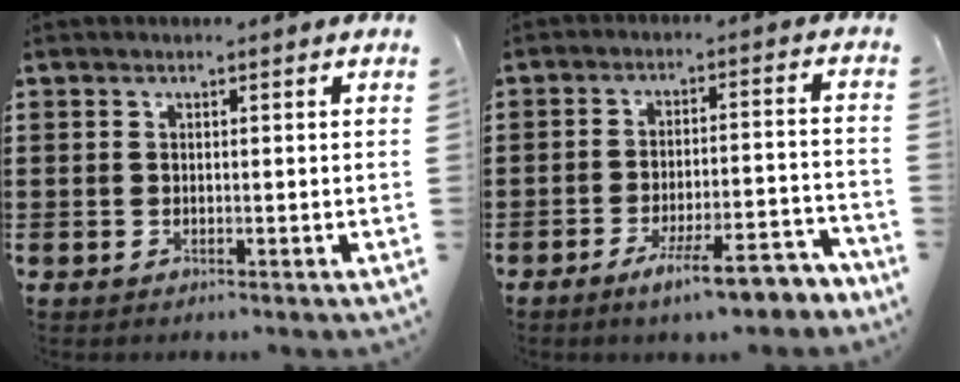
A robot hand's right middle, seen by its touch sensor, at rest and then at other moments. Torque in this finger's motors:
{"motor_torque": [2.14, 0.00, 0.49, 0.10]}